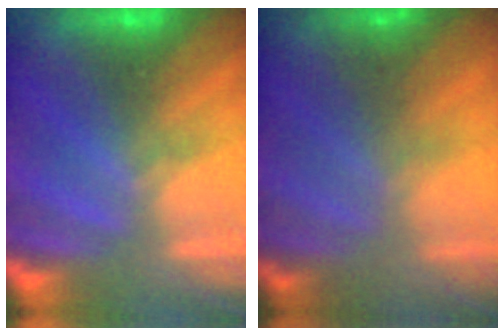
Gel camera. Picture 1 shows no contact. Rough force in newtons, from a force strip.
{"total": 11.8}